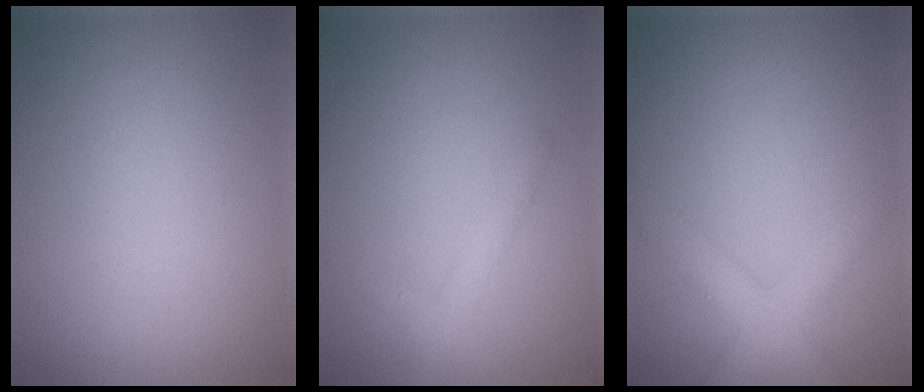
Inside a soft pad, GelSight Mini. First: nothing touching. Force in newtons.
{"total": 2.0, "press": 2.0, "slide": 0.1}
{"total": 4.6, "press": 4.6, "slide": 0.3}